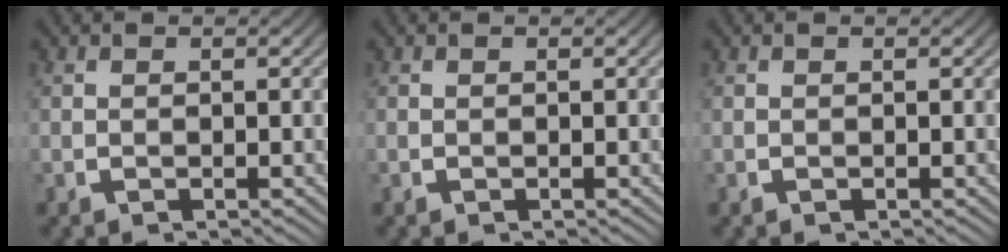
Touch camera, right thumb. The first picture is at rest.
{"total": 0.0}
{"total": 0.0}